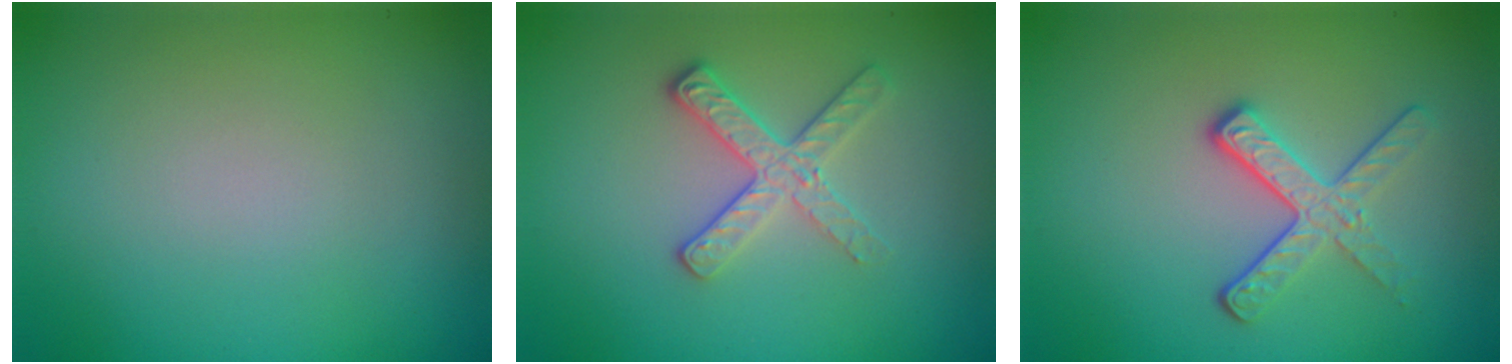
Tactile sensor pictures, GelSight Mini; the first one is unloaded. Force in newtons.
{"total": 2.7, "press": 2.5, "slide": 1.1}
{"total": 3.2, "press": 2.4, "slide": 2.1}